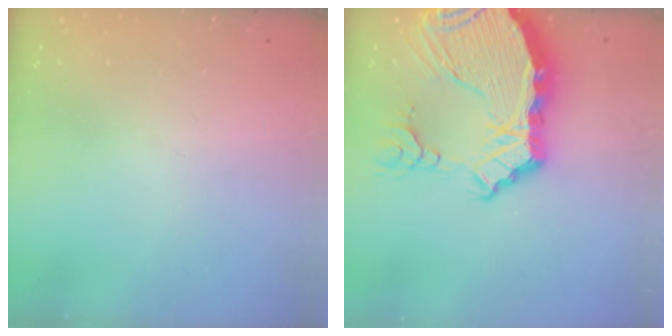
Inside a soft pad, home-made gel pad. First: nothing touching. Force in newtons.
{"total": 14.7, "press": 14.2, "slide": 3.8}